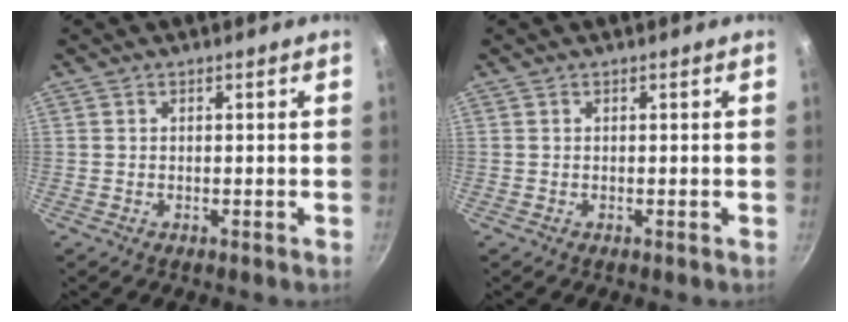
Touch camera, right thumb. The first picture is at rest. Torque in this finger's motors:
{"motor_torque": [0.00, 0.00, 0.01, 0.00, 0.00]}